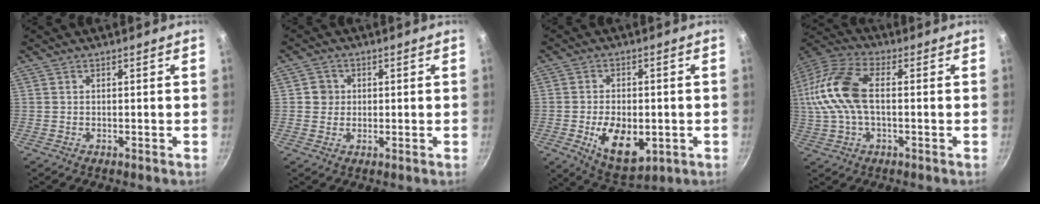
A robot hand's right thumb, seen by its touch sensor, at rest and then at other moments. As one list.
[{"total": 3.1, "force": [0.3, 3.1, 0.7], "torque": [0.010, 0.006, 0.000]}, {"total": 11.9, "force": [-2.8, 7.1, 9.1], "torque": [-0.128, -0.005, -0.031]}, {"total": 16.0, "force": [0.9, 8.9, 13.3], "torque": [-0.278, 0.027, 0.002]}]